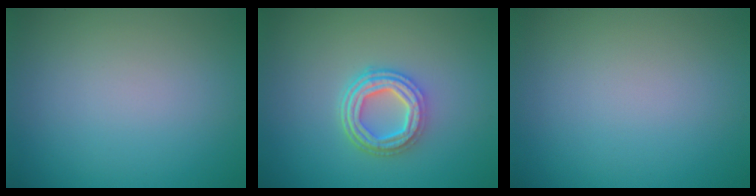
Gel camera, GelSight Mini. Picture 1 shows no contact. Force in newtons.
{"total": 4.6, "press": 3.5, "slide": 3.1}
{"total": 0.0}